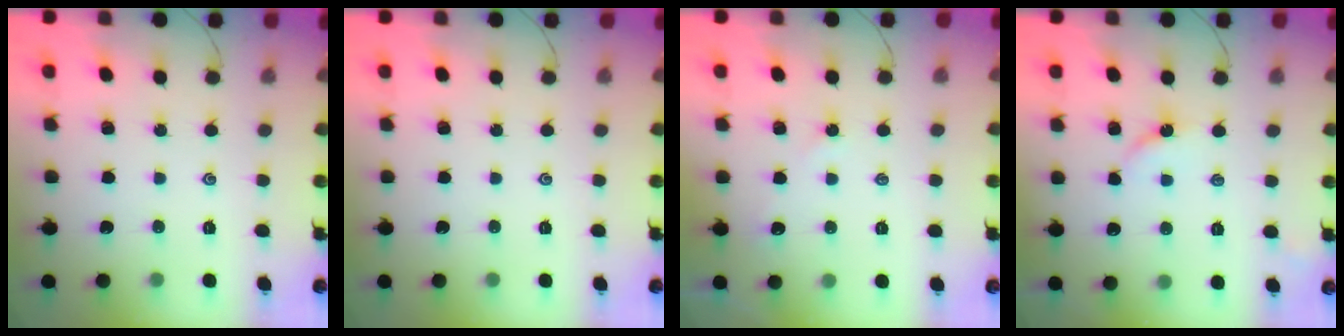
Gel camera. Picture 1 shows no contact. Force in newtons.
{"total": 0.0}
{"total": 3.0, "press": 3.0, "slide": 0.3}
{"total": 4.1, "press": 4.0, "slide": 0.7}